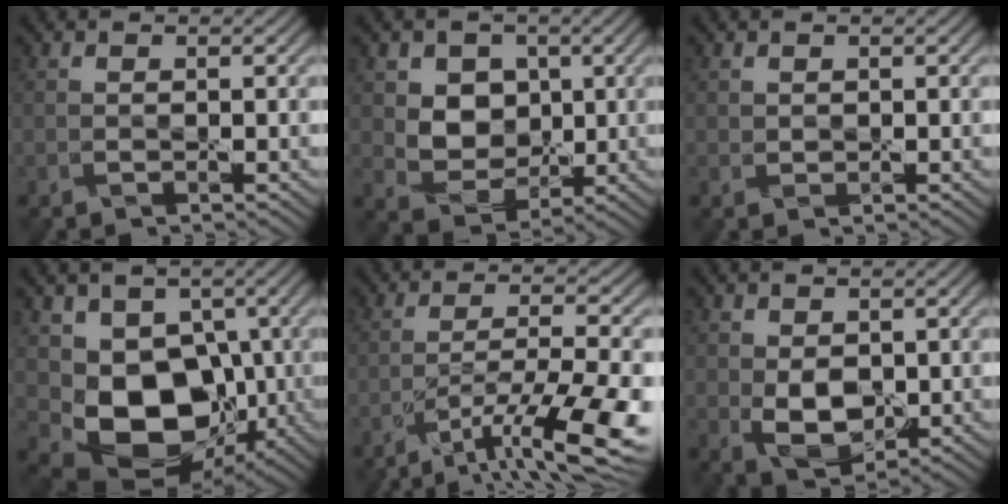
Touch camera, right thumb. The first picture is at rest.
{"total": 6.6, "force": [1.8, 5.5, 3.3], "torque": [-0.089, -0.019, 0.037]}
{"total": 0.7, "force": [0.4, 0.5, 0.2], "torque": [-0.007, -0.004, 0.010]}
{"total": 10.5, "force": [-0.6, 8.1, 6.7], "torque": [-0.132, -0.036, -0.006]}
{"total": 12.6, "force": [-7.1, 2.7, 10.1], "torque": [-0.180, -0.006, -0.111]}
{"total": 5.2, "force": [-0.1, 3.5, 3.8], "torque": [-0.085, -0.014, 0.005]}